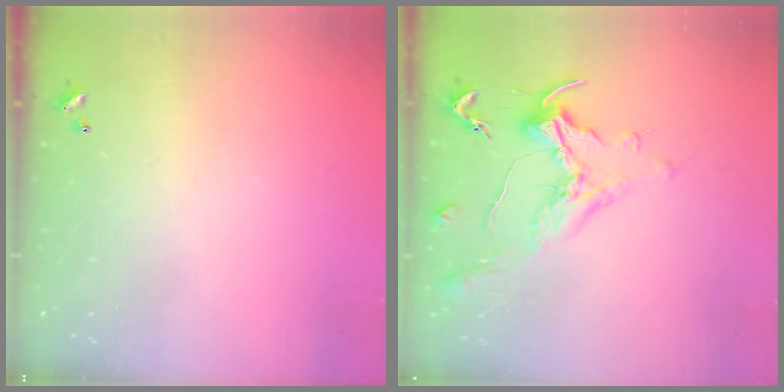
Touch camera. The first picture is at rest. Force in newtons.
{"total": 1.8, "press": 1.5, "slide": 0.9}